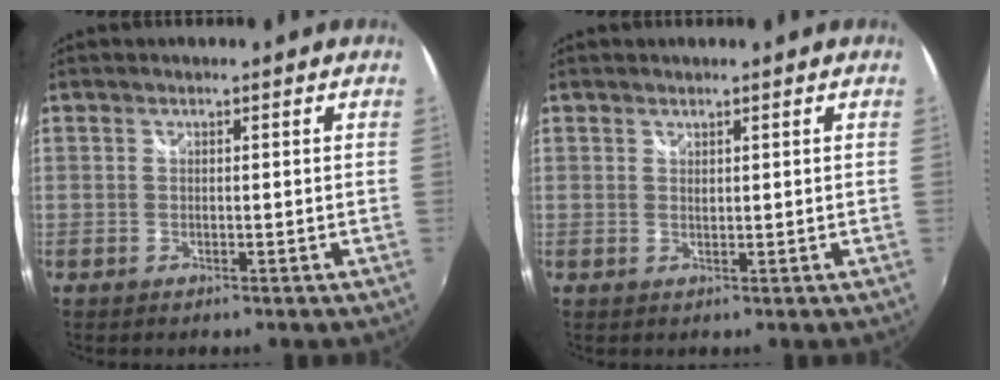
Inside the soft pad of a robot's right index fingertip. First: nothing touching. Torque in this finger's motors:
{"motor_torque": [0.23, 0.19, 0.03, 0.01]}